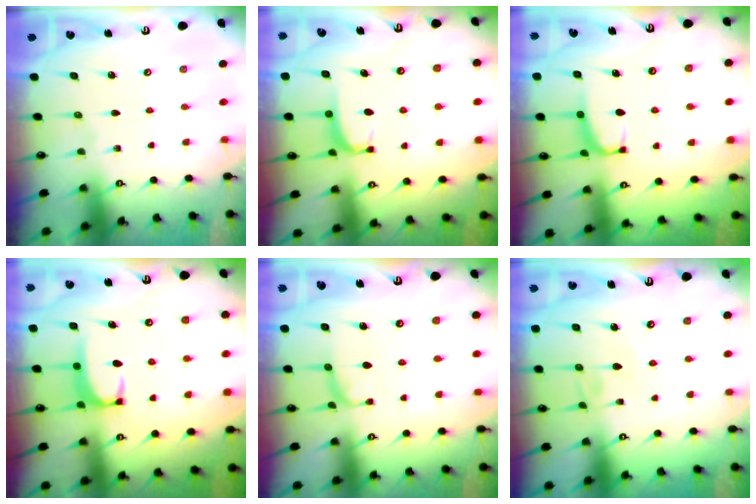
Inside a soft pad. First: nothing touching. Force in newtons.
{"total": 0.8, "press": 0.7, "slide": 0.4}
{"total": 1.5, "press": 1.3, "slide": 0.7}
{"total": 1.4, "press": 1.4, "slide": 0.3}
{"total": 2.6, "press": 2.4, "slide": 0.9}
{"total": 3.5, "press": 3.5, "slide": 0.1}